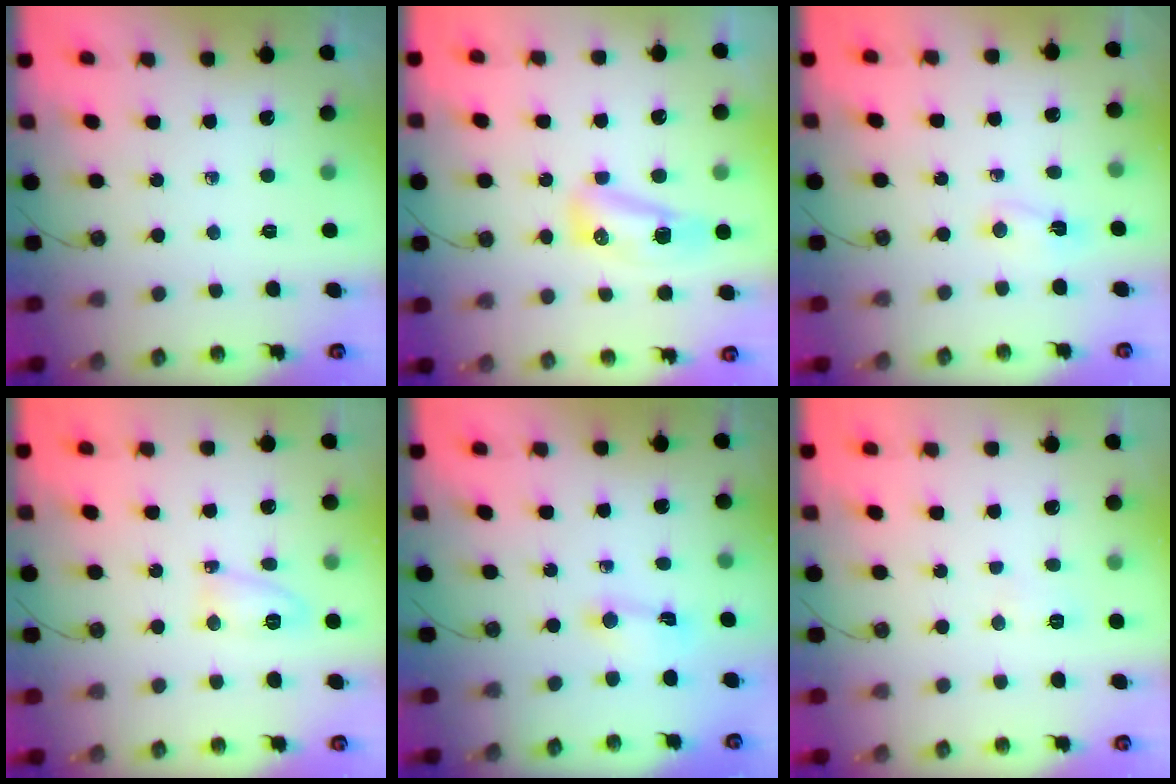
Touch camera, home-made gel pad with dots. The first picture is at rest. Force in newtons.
{"total": 9.0, "press": 8.9, "slide": 1.8}
{"total": 2.8, "press": 2.7, "slide": 0.5}
{"total": 5.1, "press": 5.1, "slide": 0.8}
{"total": 1.5, "press": 1.5, "slide": 0.1}
{"total": 16.4, "press": 6.4, "slide": 15.2}